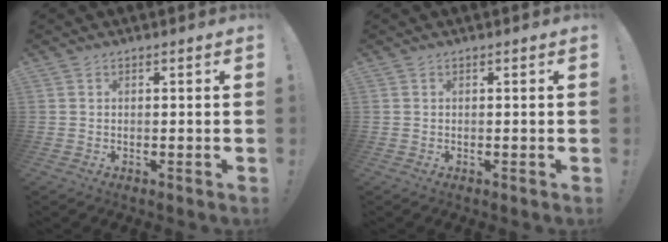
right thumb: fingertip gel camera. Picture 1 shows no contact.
{"total": 0.0}